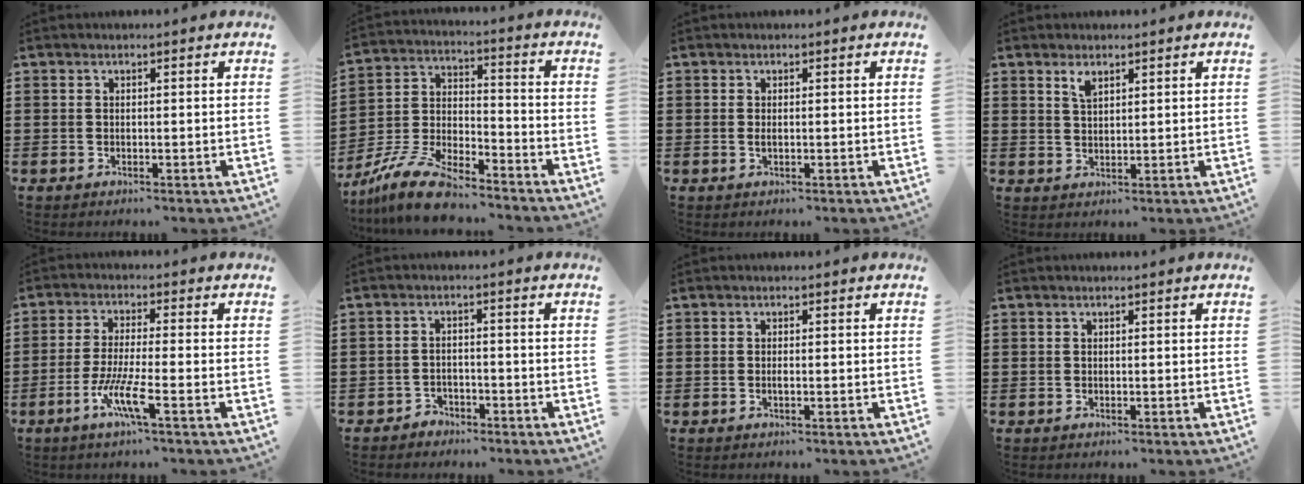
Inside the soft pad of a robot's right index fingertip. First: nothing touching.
{"total": 10.4, "force": [-9.0, 2.1, 4.7], "torque": [-0.102, 0.020, -0.175]}
{"total": 0.6, "force": [0.0, 0.2, 0.6], "torque": [-0.012, 0.000, 0.001]}
{"total": 2.3, "force": [1.6, 0.9, 1.3], "torque": [-0.030, 0.003, 0.030]}
{"total": 6.9, "force": [-3.5, 0.3, 5.9], "torque": [-0.127, -0.017, -0.070]}
{"total": 2.1, "force": [-1.9, 0.8, 0.0], "torque": [-0.008, 0.000, -0.041]}
{"total": 0.6, "force": [-0.2, 0.1, 0.6], "torque": [-0.010, -0.004, -0.002]}
{"total": 0.0}